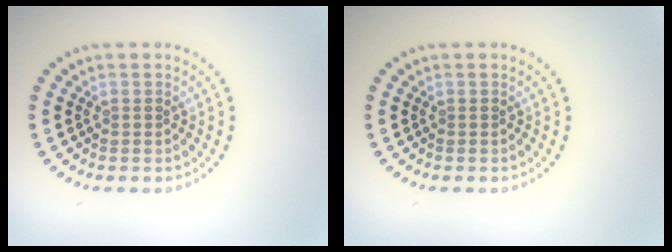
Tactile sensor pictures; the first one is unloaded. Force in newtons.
{"total": 0.0}